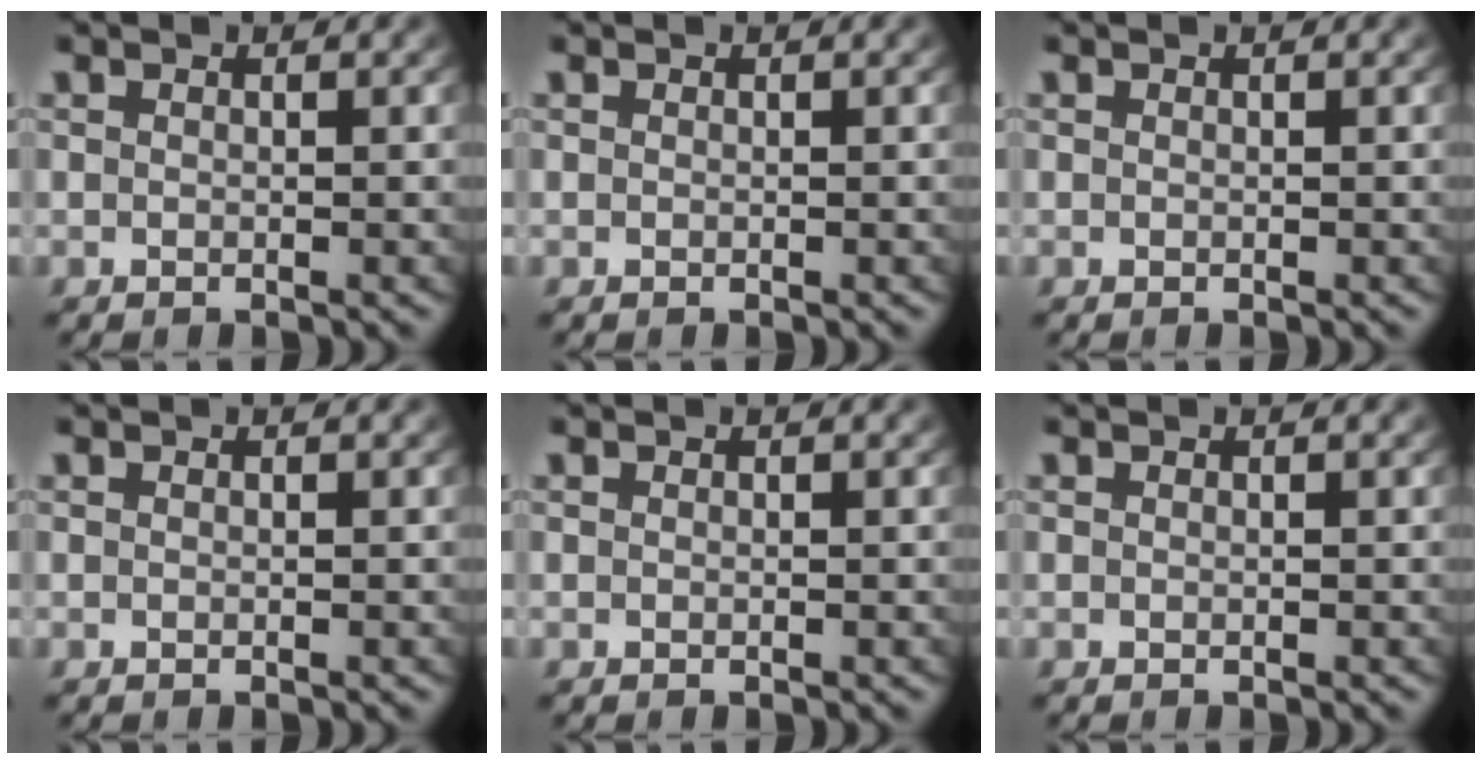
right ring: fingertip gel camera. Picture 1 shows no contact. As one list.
[{"total": 0.0}, {"total": 0.0}, {"total": 0.0}, {"total": 0.0}, {"total": 0.6, "force": [-0.1, -0.5, -0.3], "torque": [0.005, -0.012, 0.008]}]